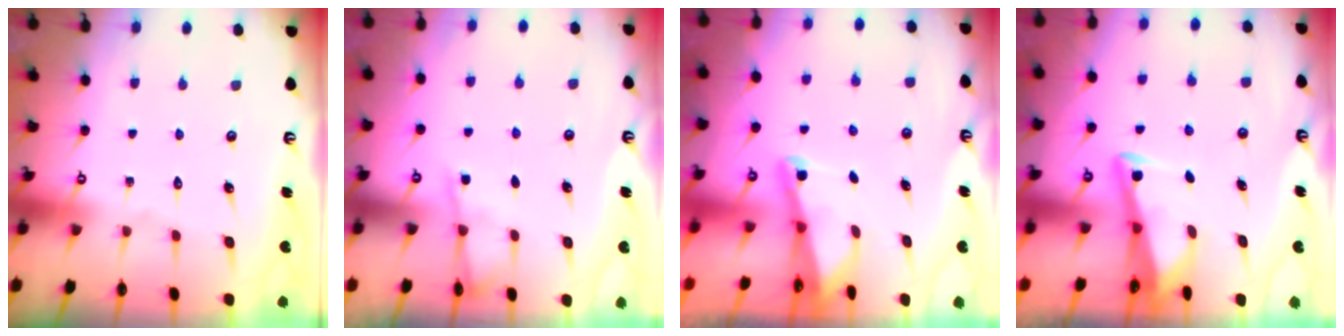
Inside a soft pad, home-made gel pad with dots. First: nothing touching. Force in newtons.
{"total": 3.8, "press": 3.8, "slide": 0.4}
{"total": 2.2, "press": 2.2, "slide": 0.3}
{"total": 3.4, "press": 3.4, "slide": 0.3}